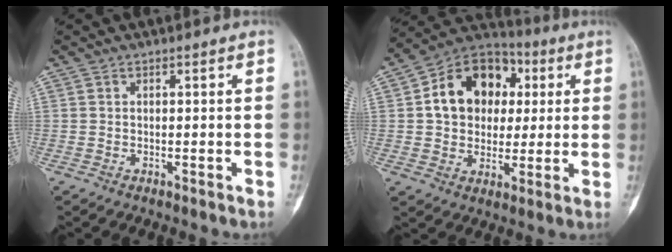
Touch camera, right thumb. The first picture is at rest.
{"total": 16.0, "force": [2.9, 12.4, 9.6], "torque": [-0.114, 0.013, 0.040]}